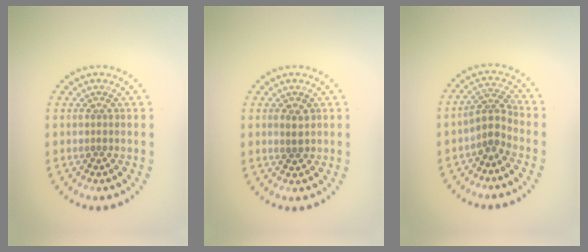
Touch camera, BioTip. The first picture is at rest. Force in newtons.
{"total": 1.3, "press": 1.2, "slide": 0.4}
{"total": 2.4, "press": 1.7, "slide": 1.8}